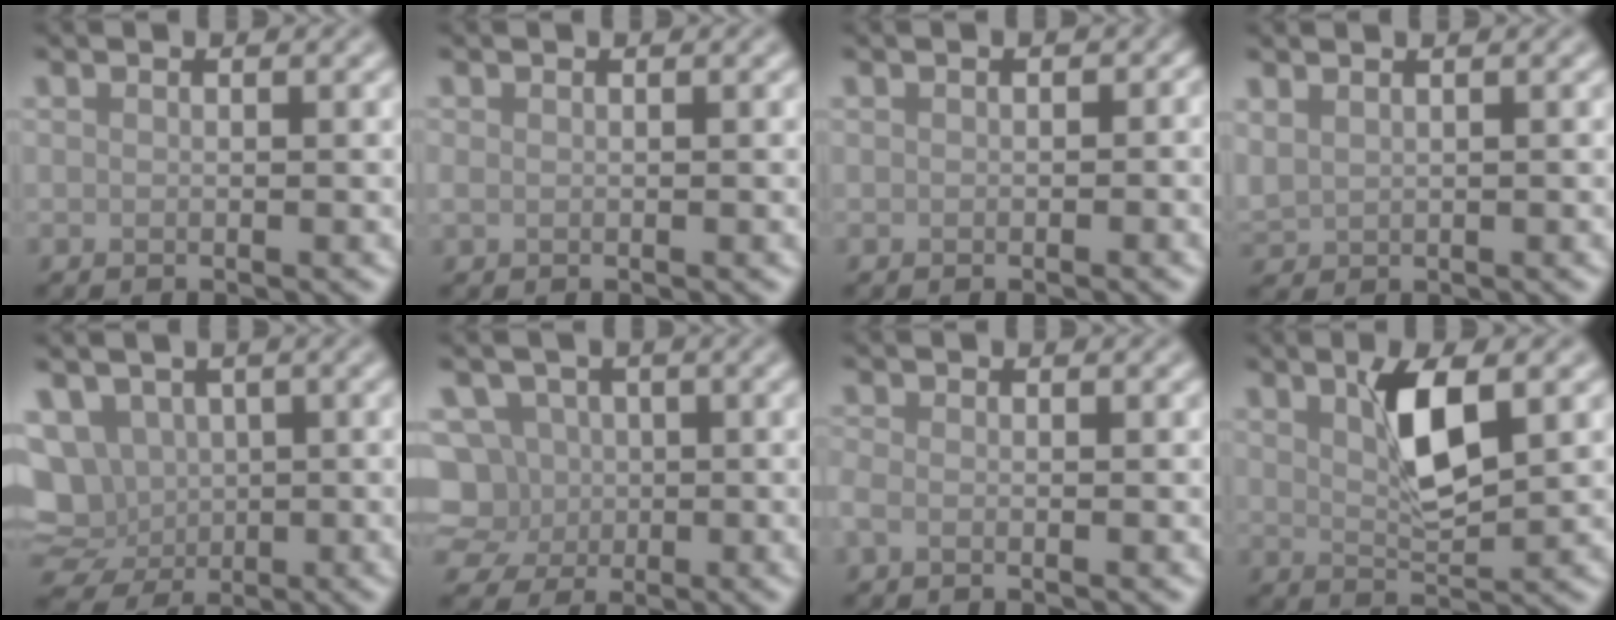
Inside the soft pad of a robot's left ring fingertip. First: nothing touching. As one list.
[{"total": 0.8, "force": [-0.2, 0.7, 0.3], "torque": [-0.005, 0.004, -0.003]}, {"total": 0.8, "force": [-0.1, 0.7, 0.4], "torque": [0.001, -0.001, 0.002]}, {"total": 1.3, "force": [0.7, 1.0, 0.3], "torque": [-0.011, -0.001, 0.022]}, {"total": 10.8, "force": [-0.3, 9.7, 4.7], "torque": [-0.090, -0.003, -0.018]}, {"total": 6.2, "force": [-0.9, 5.9, 1.5], "torque": [-0.022, 0.022, -0.036]}, {"total": 1.3, "force": [-0.7, 0.8, 0.7], "torque": [-0.016, 0.003, -0.017]}, {"total": 4.1, "force": [1.6, 1.1, 3.6], "torque": [-0.072, 0.006, 0.032]}]